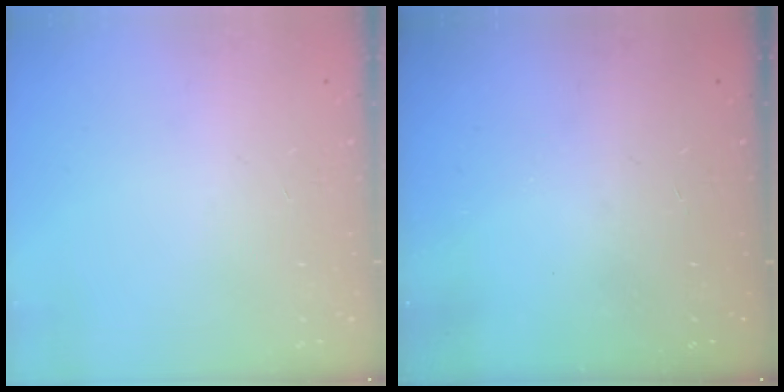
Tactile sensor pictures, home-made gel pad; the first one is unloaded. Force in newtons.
{"total": 0.0}